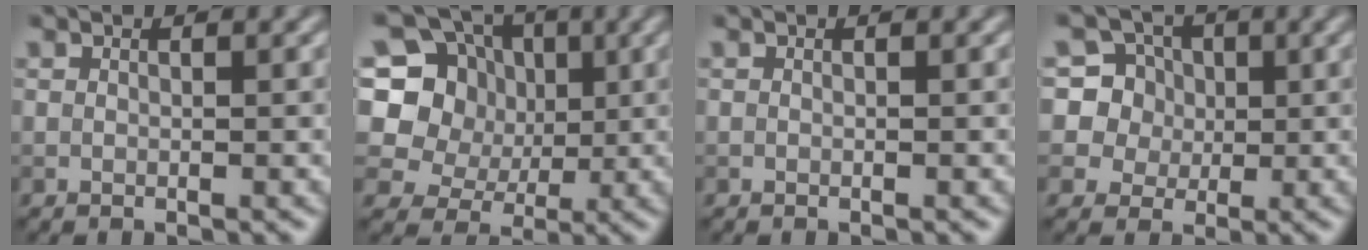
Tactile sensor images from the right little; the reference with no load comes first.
{"total": 12.9, "force": [2.9, 11.5, 5.1], "torque": [-0.133, 0.038, 0.041]}
{"total": 0.0}
{"total": 10.1, "force": [3.4, 9.0, 3.0], "torque": [-0.093, 0.040, 0.051]}